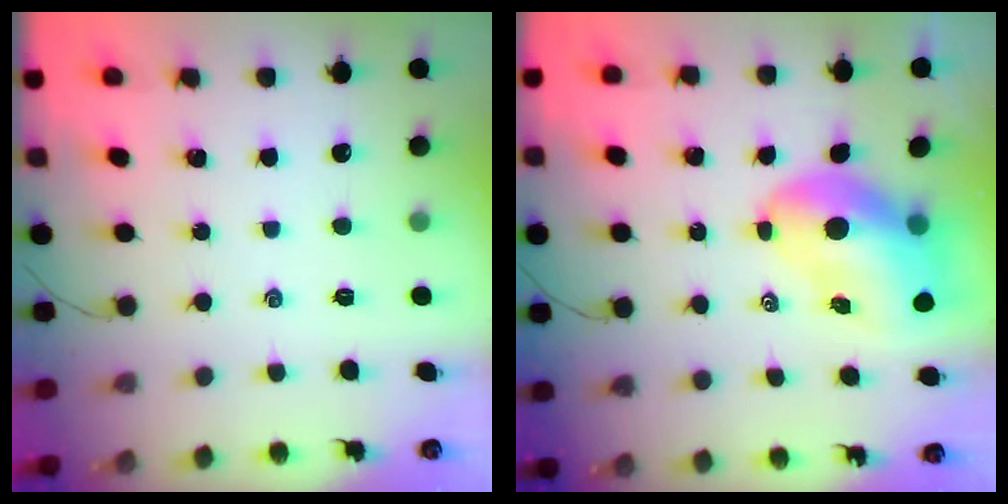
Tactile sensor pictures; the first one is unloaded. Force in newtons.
{"total": 10.7, "press": 10.3, "slide": 3.1}